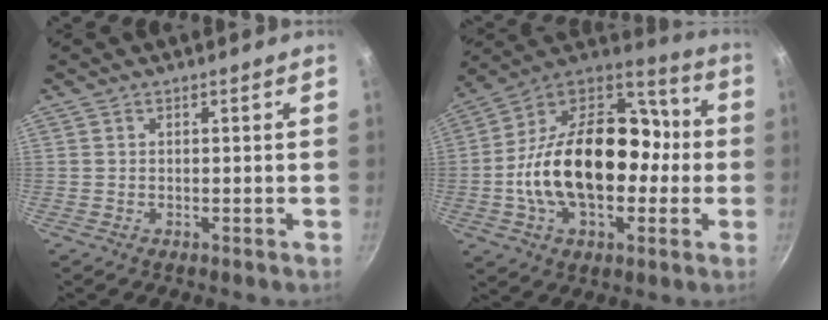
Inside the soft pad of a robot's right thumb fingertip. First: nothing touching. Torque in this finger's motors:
{"motor_torque": [2.39, 2.62, 2.59, -0.17, 0.23]}